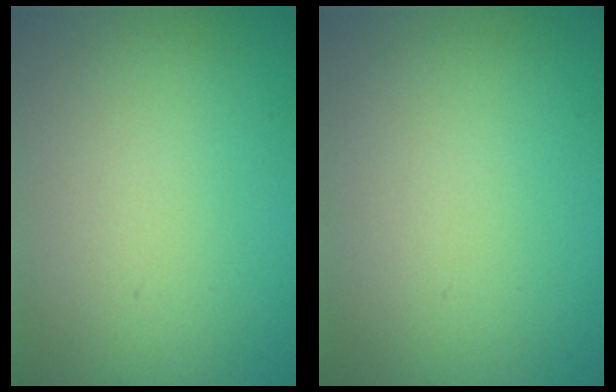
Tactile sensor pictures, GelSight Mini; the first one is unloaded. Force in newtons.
{"total": 0.0}